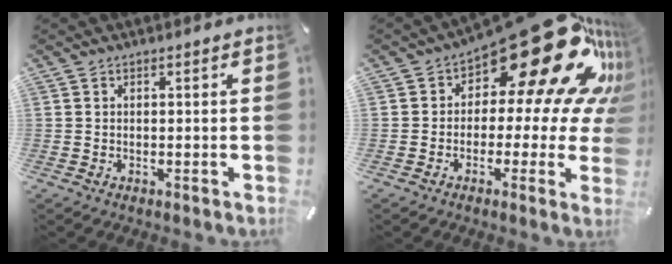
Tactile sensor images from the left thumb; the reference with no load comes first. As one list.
[{"total": 26.8, "force": [11.7, 12.0, 20.9], "torque": [-0.272, -0.091, 0.206]}]